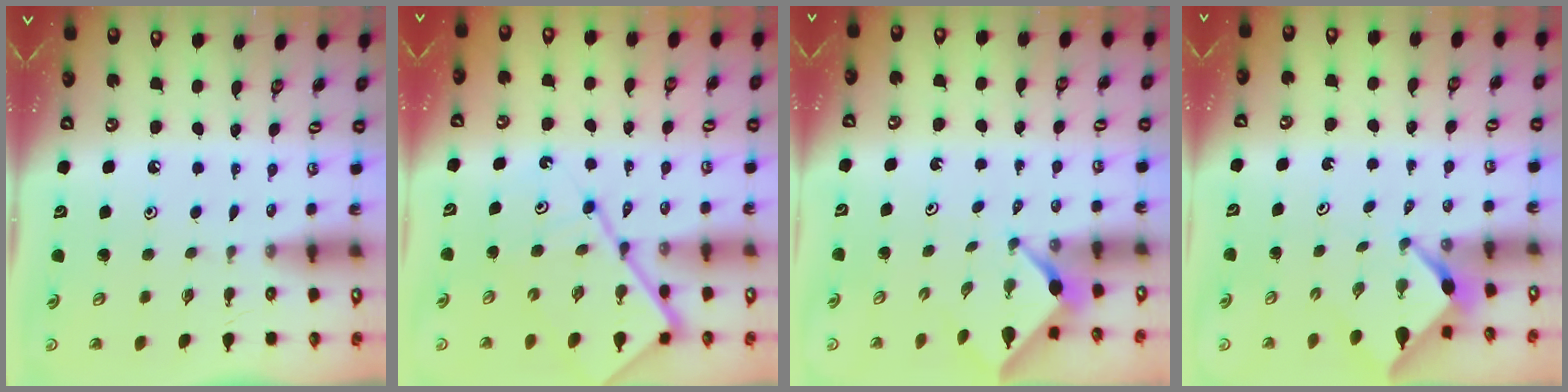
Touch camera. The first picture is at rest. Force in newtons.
{"total": 11.1, "press": 11.0, "slide": 1.3}
{"total": 2.5, "press": 2.5, "slide": 0.2}
{"total": 2.5, "press": 2.5, "slide": 0.2}